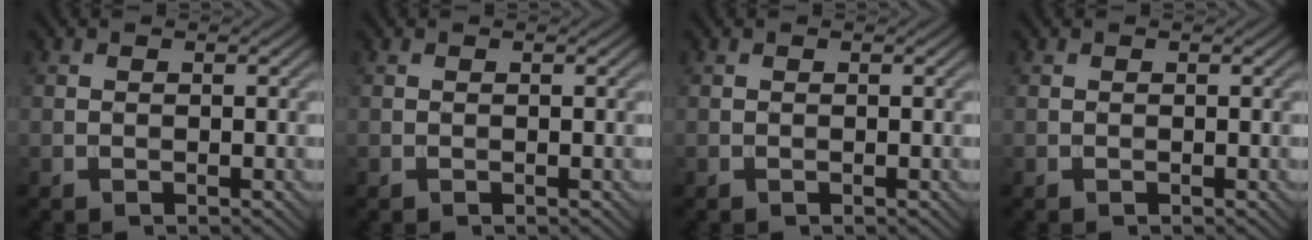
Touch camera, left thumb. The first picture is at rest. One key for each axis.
{"total": 0.0}
{"total": 0.0}
{"total": 0.0}